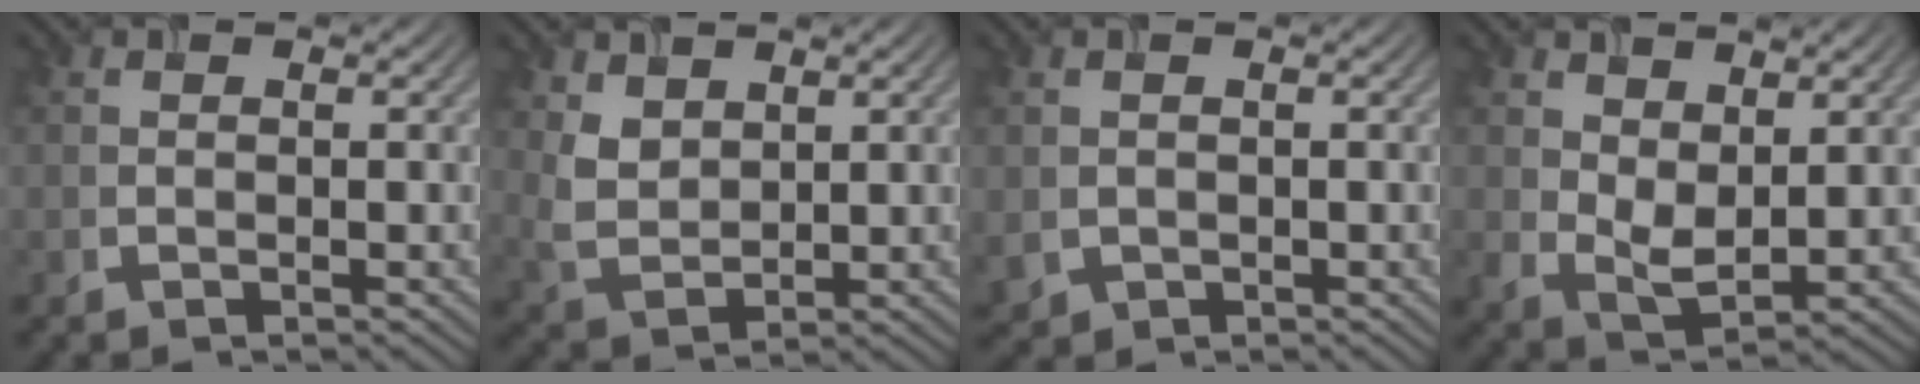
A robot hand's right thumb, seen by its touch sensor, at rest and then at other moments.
{"total": 3.9, "force": [2.3, 2.6, 1.9], "torque": [-0.054, -0.009, 0.052]}
{"total": 1.5, "force": [0.0, 1.4, 0.5], "torque": [-0.019, -0.011, 0.005]}
{"total": 4.8, "force": [2.1, 3.0, 3.0], "torque": [-0.069, -0.013, 0.045]}